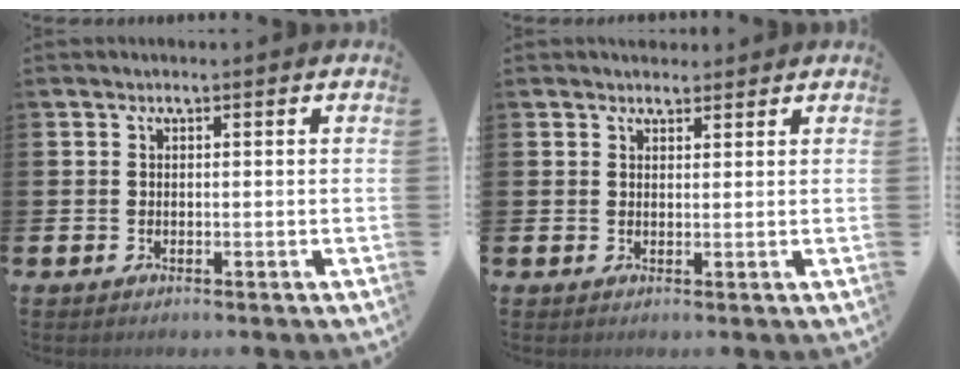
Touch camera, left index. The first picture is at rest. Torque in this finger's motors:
{"motor_torque": [0.95, -1.18, 0.23, 0.07]}